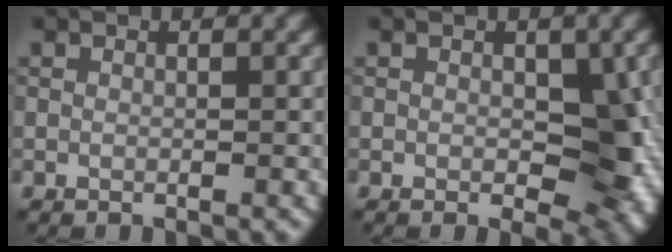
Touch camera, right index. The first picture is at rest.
{"total": 5.9, "force": [-0.3, 3.3, 4.9], "torque": [-0.053, -0.004, -0.005]}